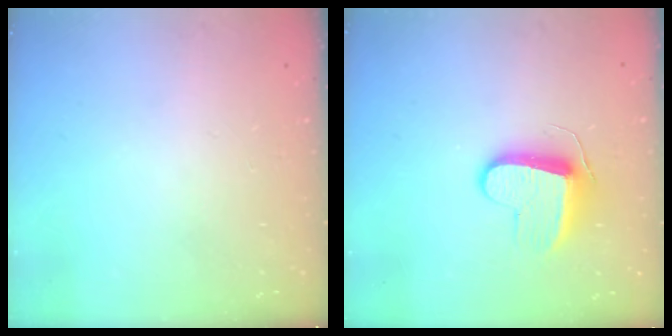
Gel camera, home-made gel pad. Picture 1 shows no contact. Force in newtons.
{"total": 9.6, "press": 9.6, "slide": 0.2}